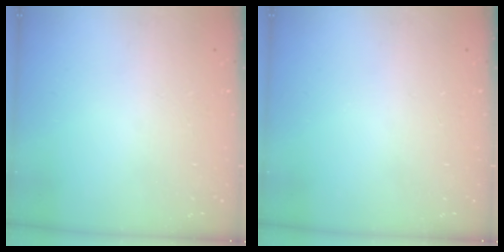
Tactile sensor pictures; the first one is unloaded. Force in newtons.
{"total": 0.0}